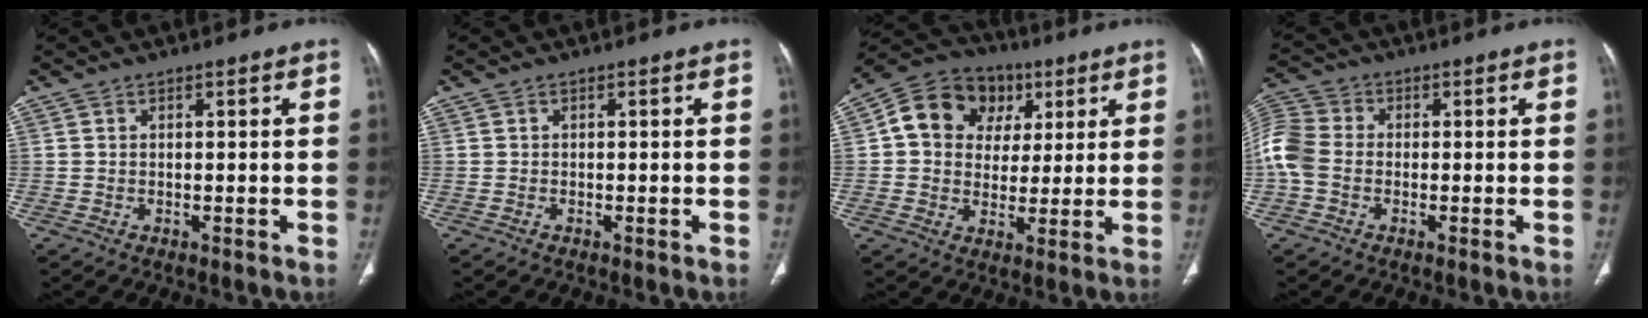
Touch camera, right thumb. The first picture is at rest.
{"total": 0.0}
{"total": 13.9, "force": [3.9, 11.8, 6.4], "torque": [-0.076, 0.012, 0.058]}
{"total": 8.9, "force": [-1.2, 6.8, 5.6], "torque": [-0.136, 0.023, -0.031]}